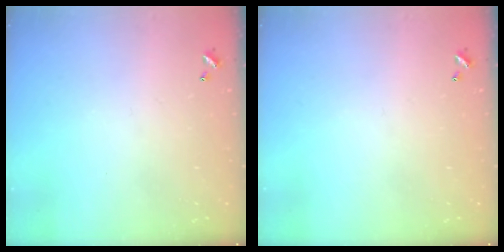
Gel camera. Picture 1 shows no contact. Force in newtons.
{"total": 0.0}